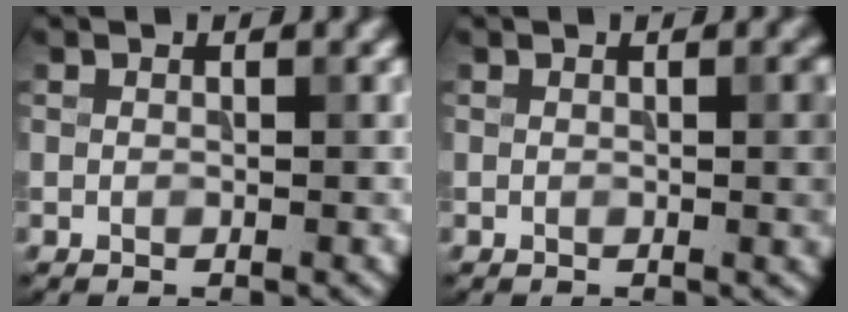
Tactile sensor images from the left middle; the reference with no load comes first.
{"total": 2.4, "force": [0.1, 0.5, 2.3], "torque": [-0.024, 0.001, -0.002]}